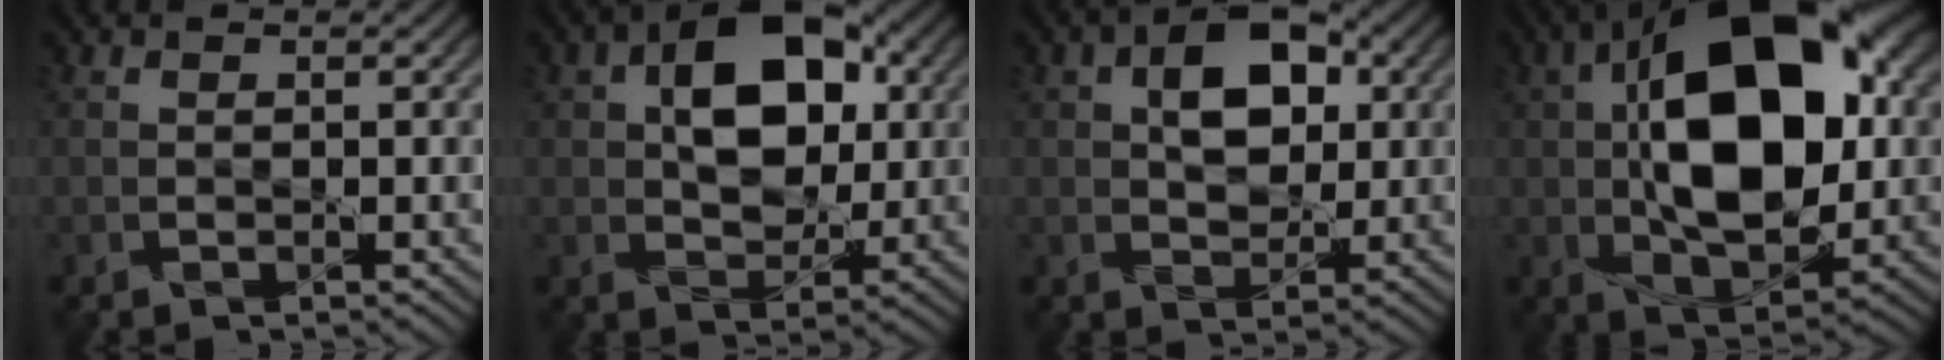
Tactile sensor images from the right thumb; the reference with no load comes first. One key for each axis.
{"total": 10.2, "fx": 2.4, "fy": 6.5, "fz": 7.4, "tx": -0.117, "ty": 0.017, "tz": 0.032}
{"total": 6.9, "fx": 1.8, "fy": 4.4, "fz": 5.0, "tx": -0.082, "ty": 0.013, "tz": 0.021}
{"total": 17.2, "fx": 2.0, "fy": 9.6, "fz": 14.1, "tx": -0.250, "ty": 0.019, "tz": 0.027}